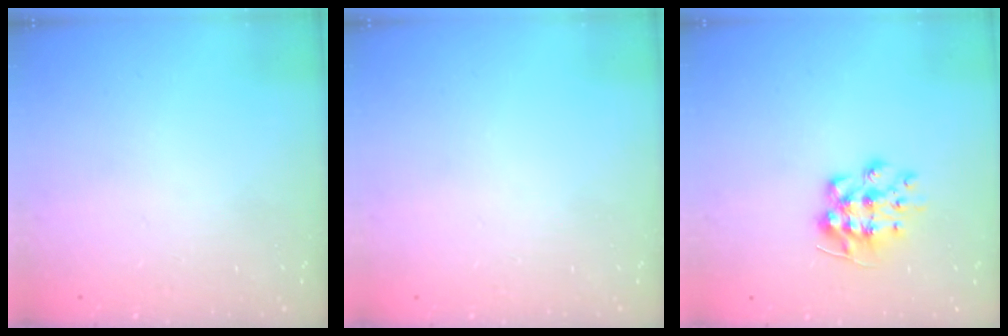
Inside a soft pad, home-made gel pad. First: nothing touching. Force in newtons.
{"total": 0.0}
{"total": 8.9, "press": 8.8, "slide": 0.8}